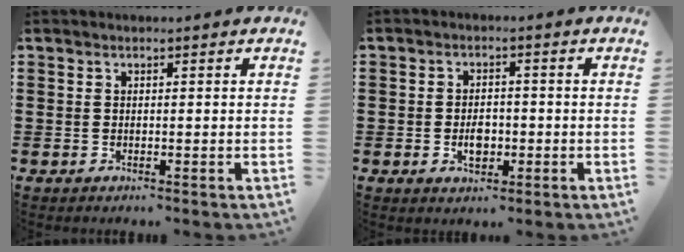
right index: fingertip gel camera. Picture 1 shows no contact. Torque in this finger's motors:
{"motor_torque": [1.05, 1.09, 0.02, 0.00]}